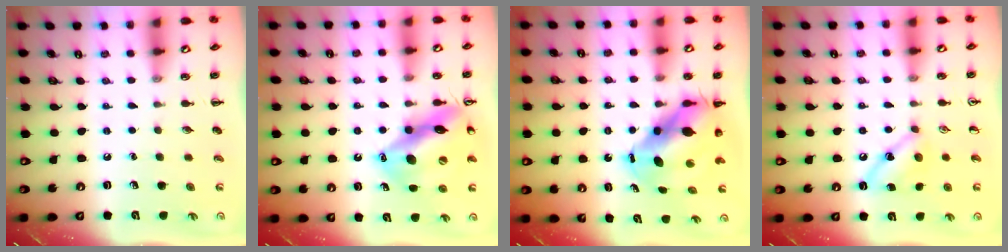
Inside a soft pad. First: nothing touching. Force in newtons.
{"total": 16.6, "press": 16.3, "slide": 3.1}
{"total": 8.8, "press": 8.6, "slide": 1.9}
{"total": 7.4, "press": 7.2, "slide": 1.5}